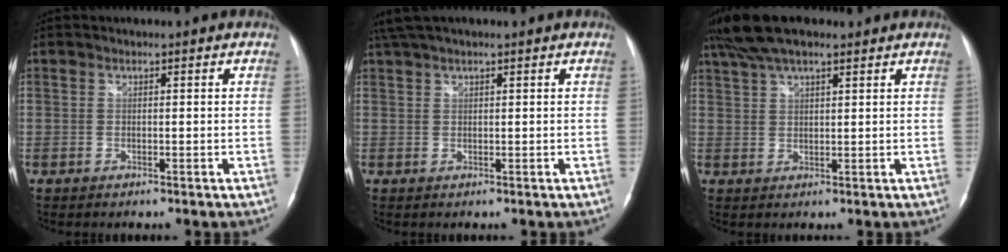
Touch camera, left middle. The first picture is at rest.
{"total": 5.1, "force": [4.0, 1.0, 3.0], "torque": [-0.059, 0.040, 0.075]}
{"total": 9.5, "force": [7.2, 2.7, 5.6], "torque": [-0.109, 0.038, 0.130]}